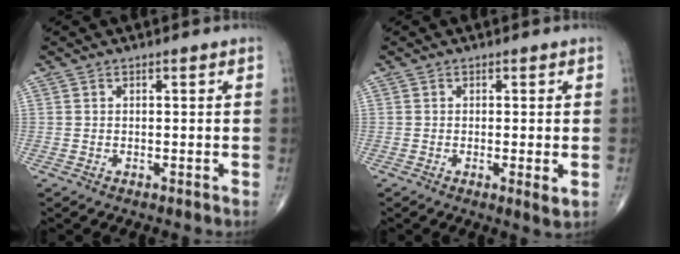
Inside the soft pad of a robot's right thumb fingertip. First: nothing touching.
{"total": 2.6, "force": [-0.4, 0.3, 2.5], "torque": [-0.044, -0.010, -0.010]}